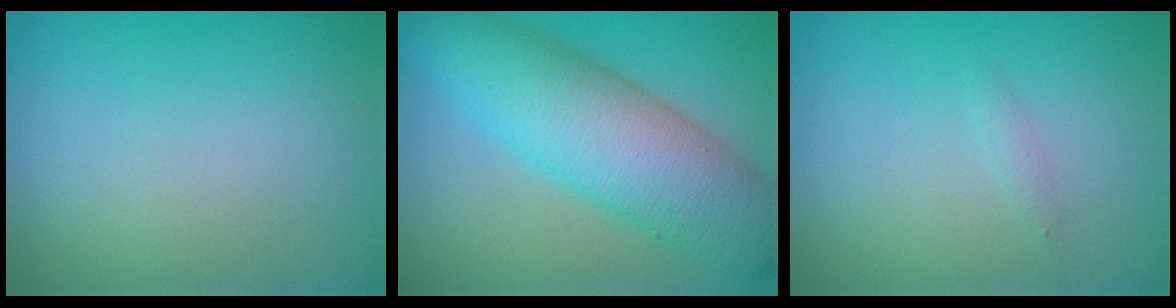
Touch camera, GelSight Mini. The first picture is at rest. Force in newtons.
{"total": 9.5, "press": 9.5, "slide": 0.1}
{"total": 0.6, "press": 0.6, "slide": 0.0}